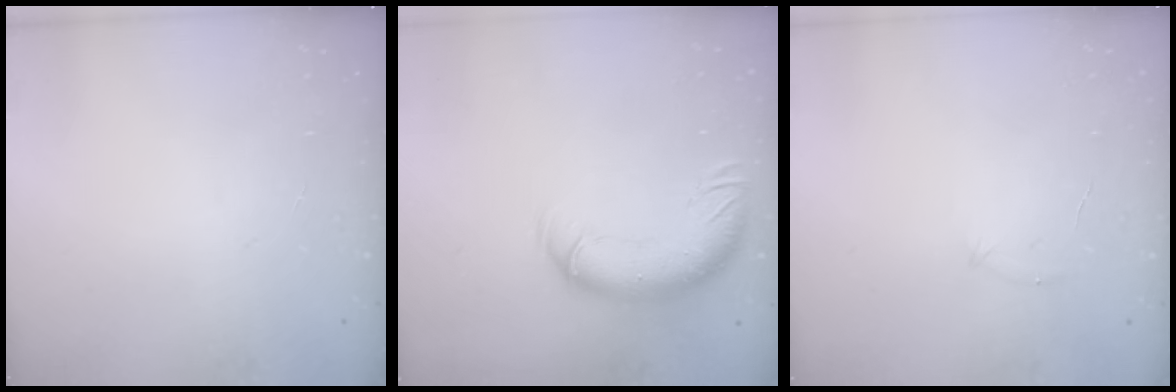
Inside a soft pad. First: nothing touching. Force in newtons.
{"total": 13.0, "press": 12.6, "slide": 3.4}
{"total": 4.7, "press": 4.5, "slide": 1.3}